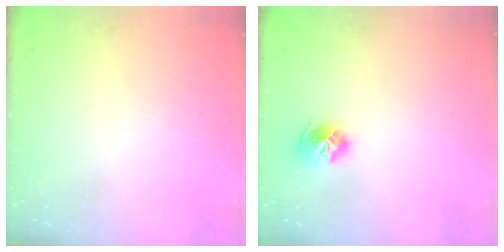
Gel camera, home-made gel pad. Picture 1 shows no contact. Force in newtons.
{"total": 9.5, "press": 9.5, "slide": 0.4}